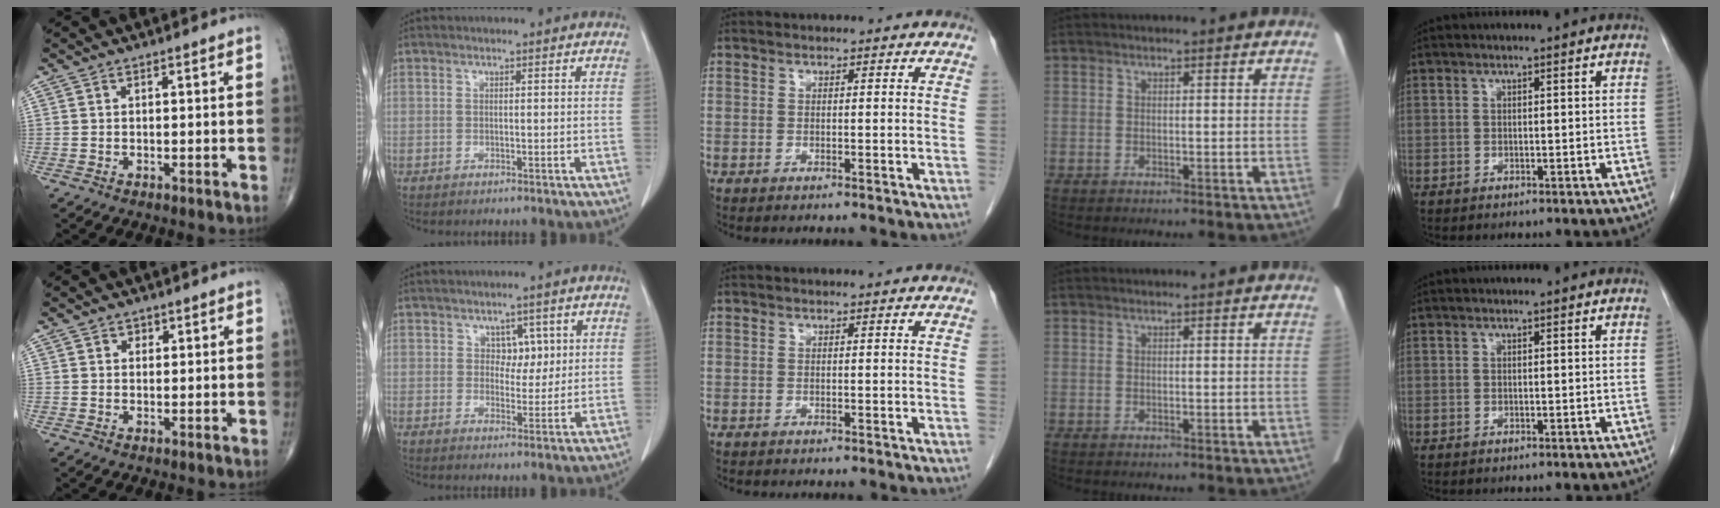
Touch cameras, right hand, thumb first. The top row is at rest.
{"thumb": {"total": 1.3, "force": [0.7, 1.1, 0.4], "torque": [0.008, -0.003, 0.006]}, "index": {"total": 3.7, "force": [1.2, 2.5, 2.3], "torque": [-0.023, 0.004, 0.020]}}